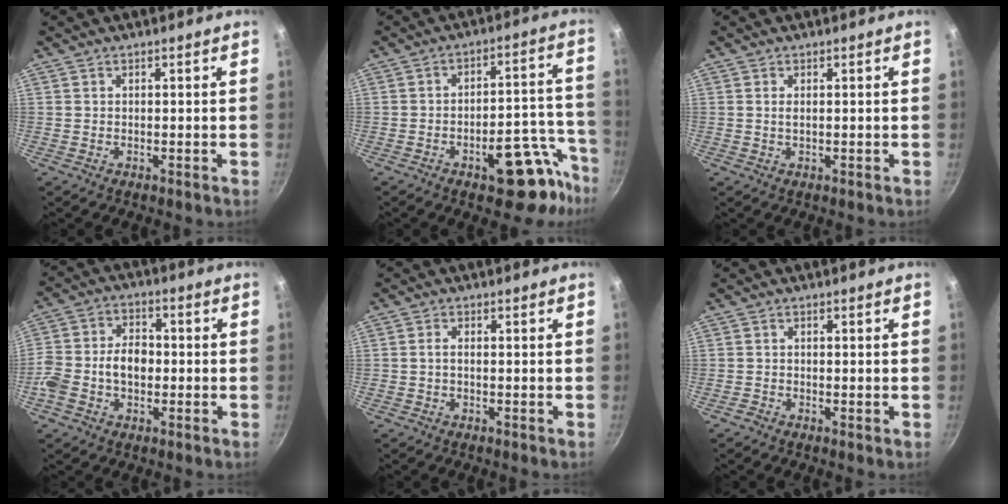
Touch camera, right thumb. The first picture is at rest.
{"total": 13.3, "force": [-8.1, 5.1, 9.2], "torque": [-0.078, 0.082, -0.106]}
{"total": 0.9, "force": [0.2, 0.3, 0.8], "torque": [-0.018, -0.001, 0.005]}
{"total": 10.7, "force": [-1.7, 7.1, 7.8], "torque": [-0.151, 0.032, -0.036]}
{"total": 1.2, "force": [-0.2, 0.7, 1.0], "torque": [-0.016, 0.003, -0.003]}
{"total": 0.9, "force": [-0.5, 0.4, 0.6], "torque": [-0.006, -0.002, -0.013]}